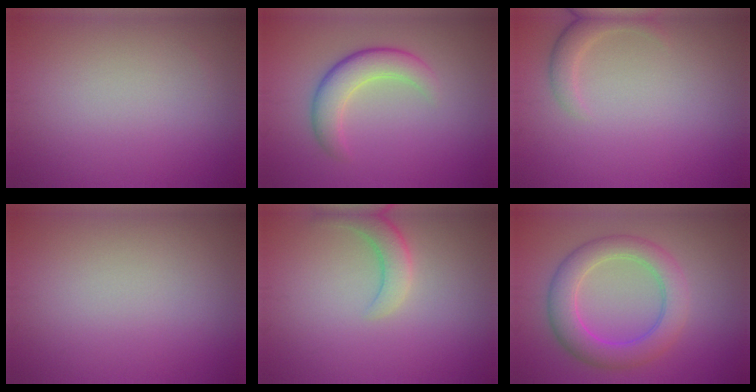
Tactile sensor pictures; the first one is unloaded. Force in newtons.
{"total": 4.1, "press": 4.1, "slide": 0.1}
{"total": 2.2, "press": 2.2, "slide": 0.2}
{"total": 0.0}
{"total": 2.9, "press": 2.8, "slide": 0.3}
{"total": 5.6, "press": 5.6, "slide": 0.1}